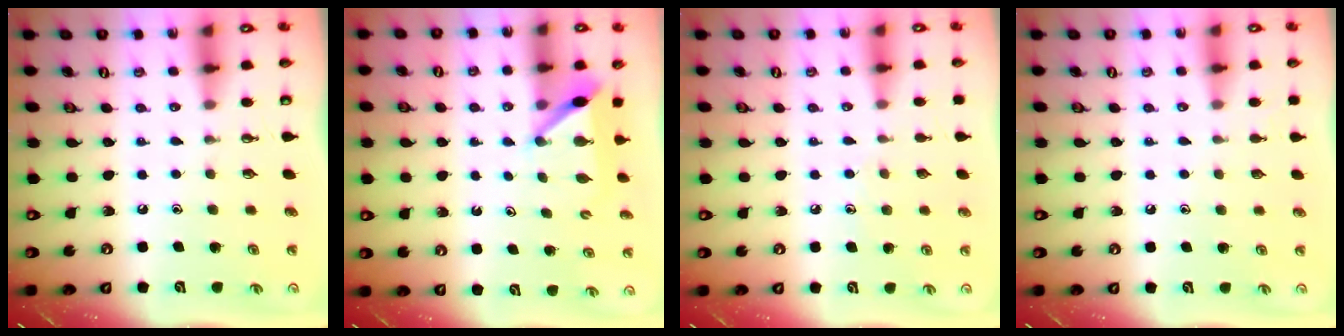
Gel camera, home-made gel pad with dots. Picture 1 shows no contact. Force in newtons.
{"total": 6.1, "press": 6.1, "slide": 0.7}
{"total": 4.8, "press": 4.8, "slide": 0.6}
{"total": 2.5, "press": 2.5, "slide": 0.3}